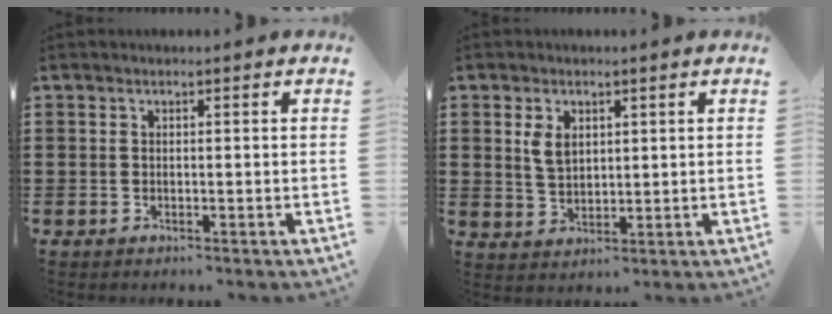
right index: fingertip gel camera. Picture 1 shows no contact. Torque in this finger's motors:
{"motor_torque": [0.69, 0.63, 0.18, 0.09]}